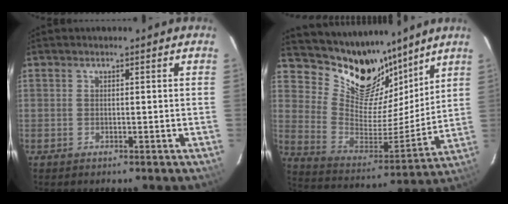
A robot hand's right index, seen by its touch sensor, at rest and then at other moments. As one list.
[{"total": 19.0, "force": [14.8, 9.4, 7.4], "torque": [-0.161, -0.016, 0.267]}]